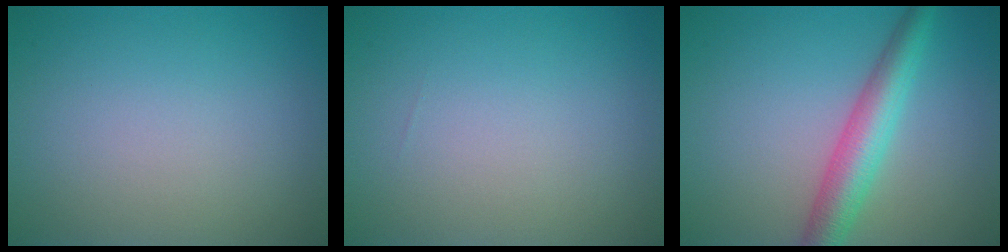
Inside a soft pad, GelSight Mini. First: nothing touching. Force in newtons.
{"total": 0.0}
{"total": 4.8, "press": 4.8, "slide": 0.1}